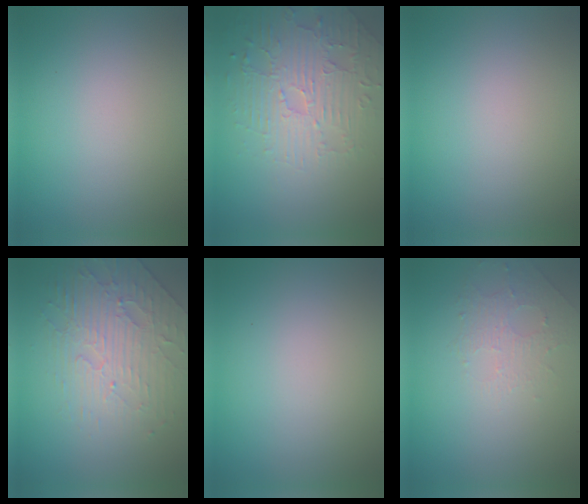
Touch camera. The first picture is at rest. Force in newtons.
{"total": 4.6, "press": 3.9, "slide": 2.5}
{"total": 0.0}
{"total": 3.9, "press": 3.6, "slide": 1.6}
{"total": 0.0}
{"total": 1.5, "press": 1.0, "slide": 1.1}